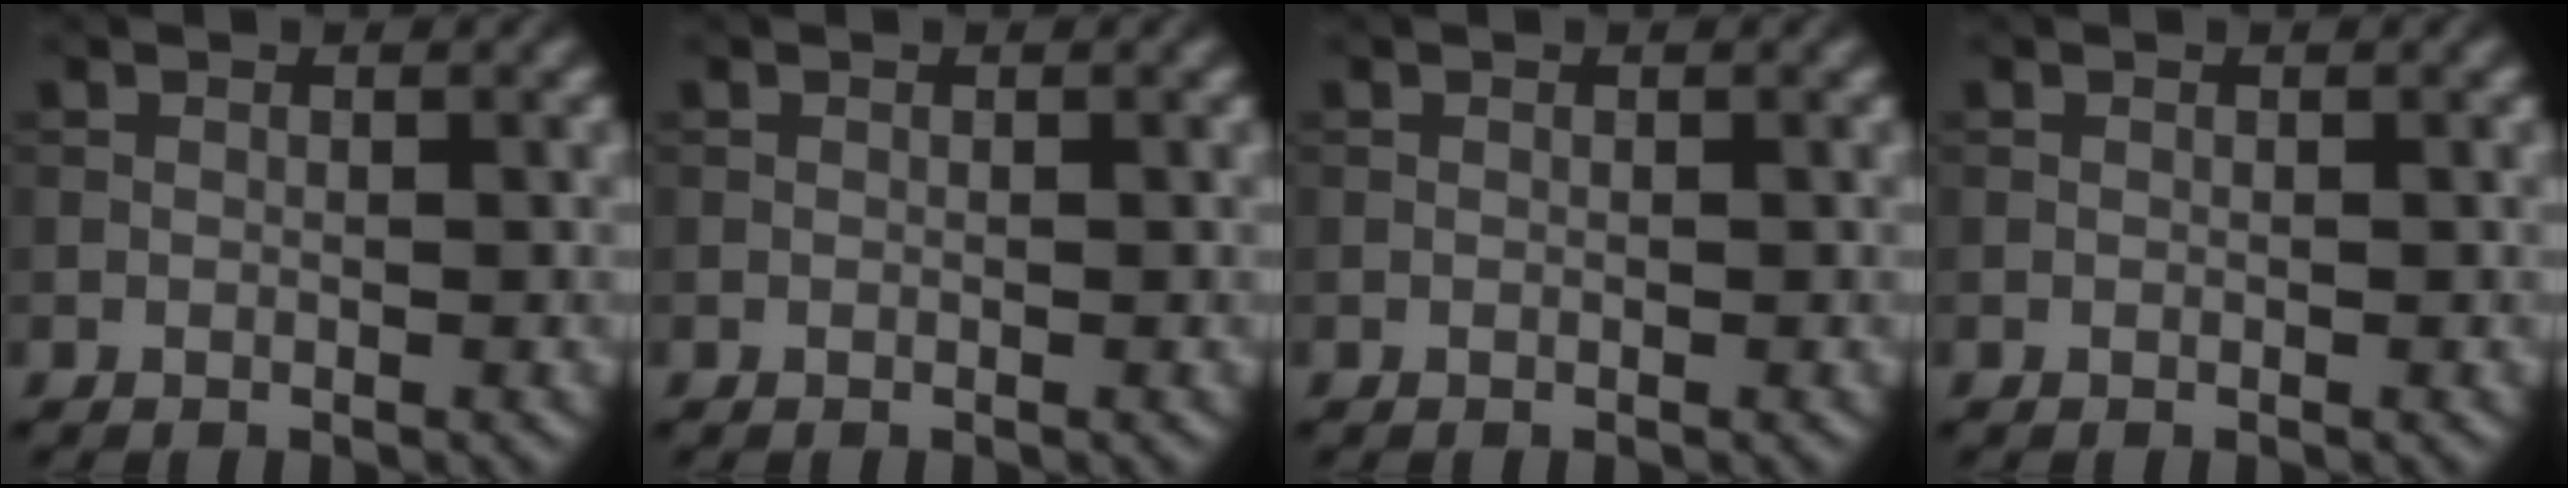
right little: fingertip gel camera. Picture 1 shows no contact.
{"total": 0.0}
{"total": 0.0}
{"total": 0.0}